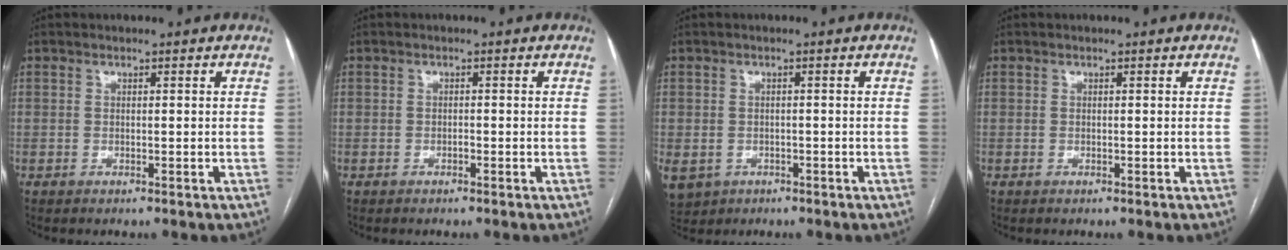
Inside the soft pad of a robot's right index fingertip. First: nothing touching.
{"total": 0.5, "force": [-0.4, 0.2, 0.3], "torque": [-0.009, 0.001, -0.008]}
{"total": 8.9, "force": [-3.7, 7.5, 3.2], "torque": [-0.099, -0.003, -0.047]}
{"total": 0.0}